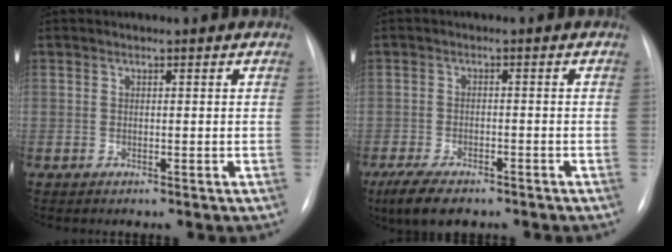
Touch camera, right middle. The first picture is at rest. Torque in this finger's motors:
{"motor_torque": [1.12, -1.01, 0.41, 0.08]}